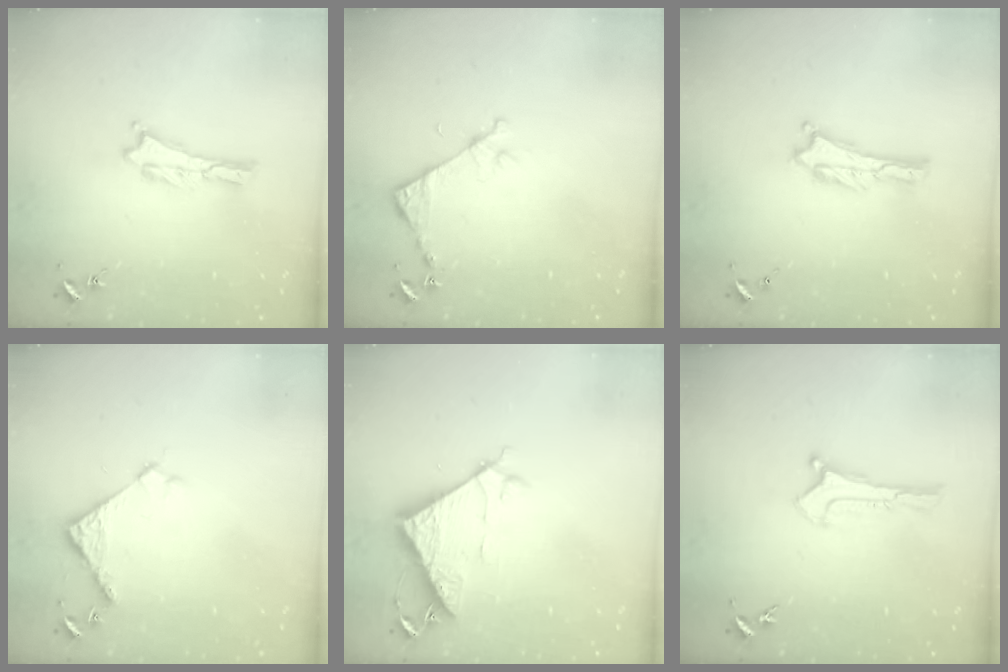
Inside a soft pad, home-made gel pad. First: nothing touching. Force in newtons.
{"total": 4.5, "press": 4.5, "slide": 0.3}
{"total": 0.0}
{"total": 4.0, "press": 4.0, "slide": 0.3}
{"total": 7.0, "press": 7.0, "slide": 0.7}
{"total": 0.0}